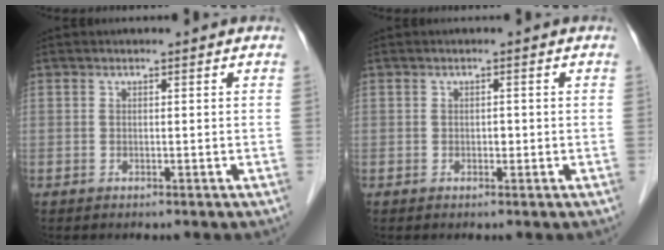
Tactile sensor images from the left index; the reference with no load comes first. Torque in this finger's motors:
{"motor_torque": [0.07, 0.04, -0.04, 0.00]}